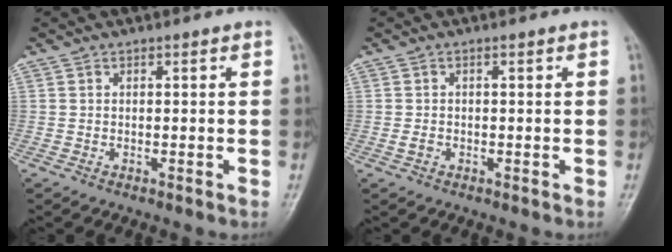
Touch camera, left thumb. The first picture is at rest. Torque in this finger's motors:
{"motor_torque": [-0.14, -0.36, 0.42, 0.14, -0.01]}